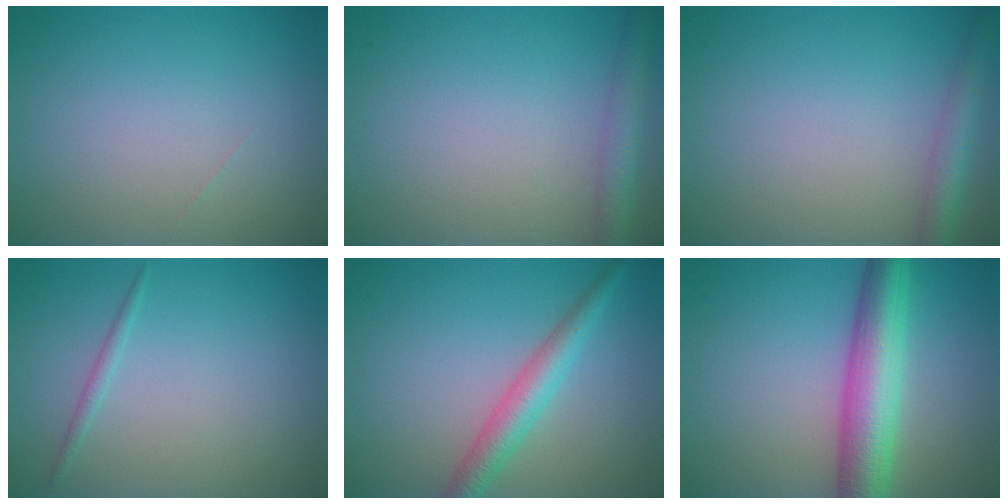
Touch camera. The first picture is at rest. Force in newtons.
{"total": 2.8, "press": 2.8, "slide": 0.1}
{"total": 2.9, "press": 2.9, "slide": 0.1}
{"total": 0.8, "press": 0.8, "slide": 0.0}
{"total": 3.4, "press": 3.4, "slide": 0.0}
{"total": 7.2, "press": 7.2, "slide": 0.3}